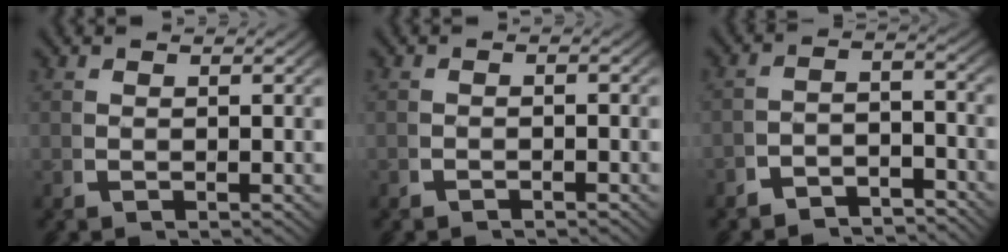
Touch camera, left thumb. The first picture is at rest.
{"total": 0.9, "force": [-0.9, 0.1, 0.1], "torque": [-0.002, -0.002, -0.016]}
{"total": 4.0, "force": [-3.8, 1.0, 0.9], "torque": [-0.005, -0.013, -0.064]}